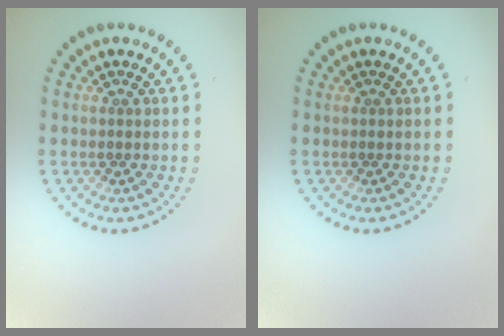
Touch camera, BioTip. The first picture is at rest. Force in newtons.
{"total": 0.0}